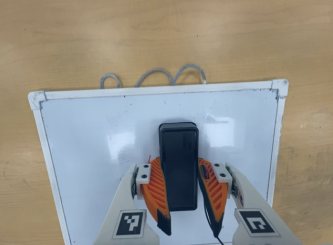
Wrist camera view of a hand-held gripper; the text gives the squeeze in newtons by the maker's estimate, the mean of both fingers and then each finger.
{"total": 13.6, "left": 13.4, "right": 13.8}